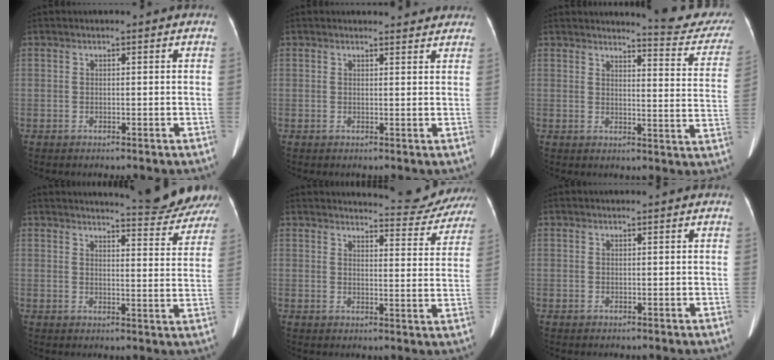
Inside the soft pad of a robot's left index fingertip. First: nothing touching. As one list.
[{"total": 4.4, "force": [4.2, 1.0, 0.8], "torque": [-0.006, 0.002, 0.038]}, {"total": 13.0, "force": [12.6, 0.6, 3.0], "torque": [-0.019, -0.088, 0.120]}, {"total": 10.9, "force": [10.6, 0.3, 2.4], "torque": [-0.025, -0.038, 0.113]}, {"total": 10.7, "force": [10.7, 0.9, 0.9], "torque": [0.001, -0.040, 0.110]}, {"total": 0.0}]